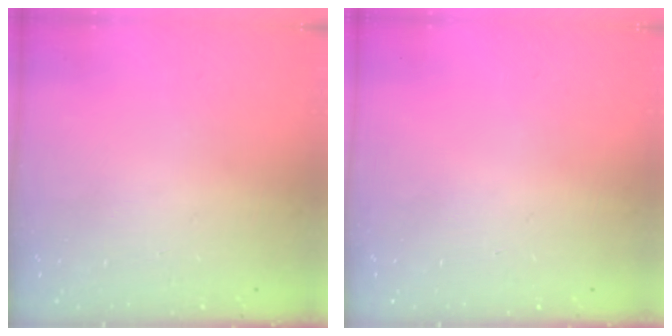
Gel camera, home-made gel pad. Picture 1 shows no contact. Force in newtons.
{"total": 0.0}